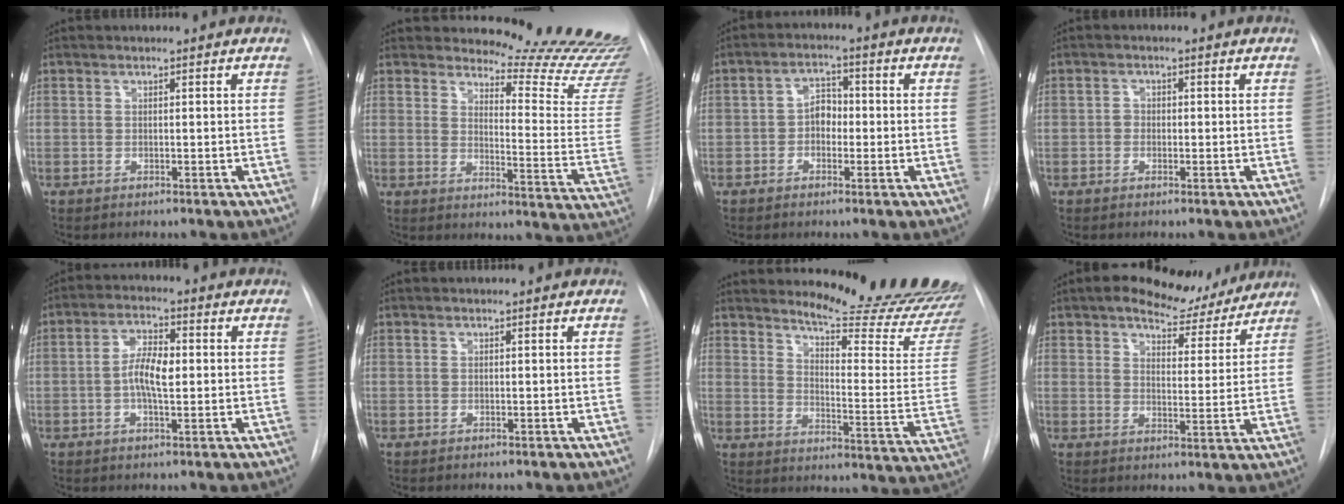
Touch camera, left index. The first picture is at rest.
{"total": 19.0, "force": [18.3, 1.4, 4.8], "torque": [-0.047, -0.169, 0.194]}
{"total": 3.8, "force": [-1.2, 2.5, 2.5], "torque": [-0.040, 0.011, -0.025]}
{"total": 1.4, "force": [-0.8, 1.0, 0.6], "torque": [-0.004, -0.001, -0.015]}
{"total": 5.8, "force": [-0.8, 2.0, 5.4], "torque": [-0.111, 0.002, -0.019]}
{"total": 0.0}
{"total": 19.9, "force": [18.9, 0.2, 6.0], "torque": [-0.085, -0.151, 0.227]}
{"total": 9.6, "force": [8.1, 4.0, 3.4], "torque": [-0.036, -0.002, 0.105]}